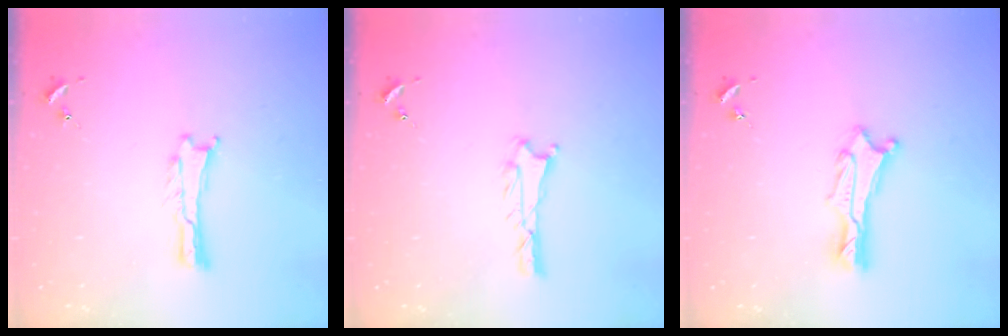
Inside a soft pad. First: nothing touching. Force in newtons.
{"total": 0.7, "press": 0.7, "slide": 0.1}
{"total": 1.5, "press": 1.5, "slide": 0.1}